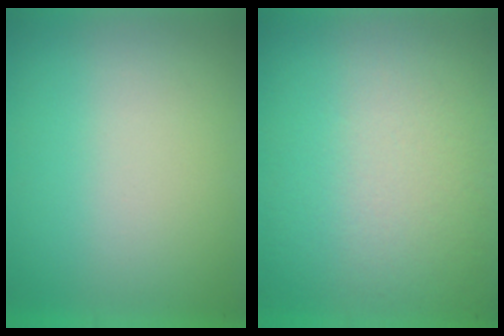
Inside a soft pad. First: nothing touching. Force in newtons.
{"total": 4.4}